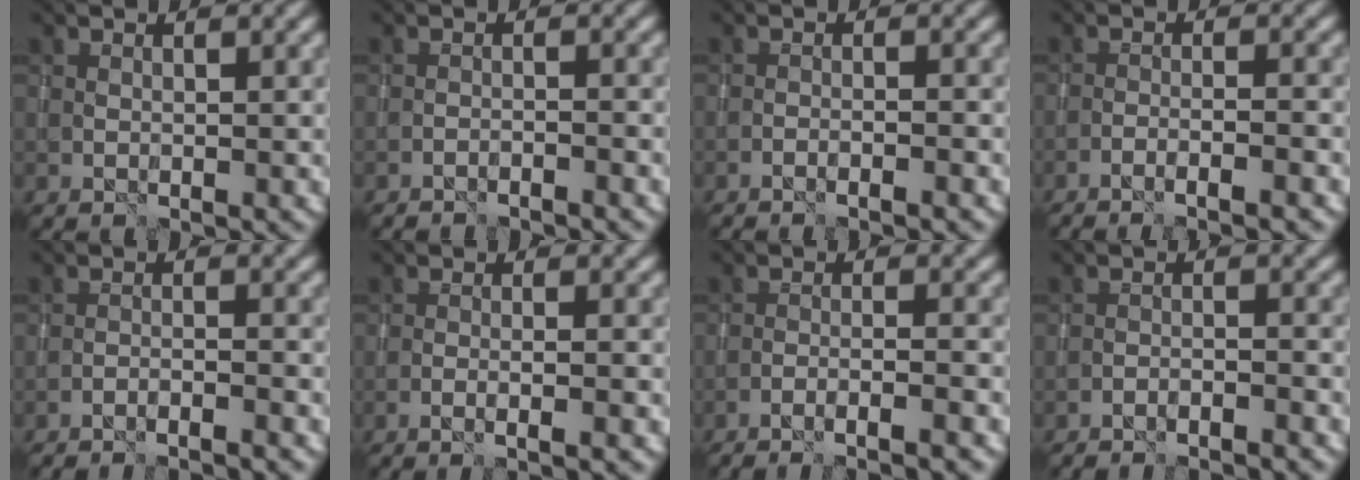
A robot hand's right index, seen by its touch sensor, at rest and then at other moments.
{"total": 1.7, "force": [-1.6, 0.1, 0.5], "torque": [-0.011, 0.008, -0.029]}
{"total": 2.1, "force": [-1.7, 0.3, 1.2], "torque": [-0.022, 0.010, -0.033]}
{"total": 3.8, "force": [-2.9, 0.5, 2.5], "torque": [-0.037, 0.006, -0.056]}
{"total": 3.0, "force": [-2.7, 0.4, 1.2], "torque": [-0.016, 0.005, -0.046]}
{"total": 3.0, "force": [-1.5, 0.6, 2.5], "torque": [-0.032, 0.014, -0.032]}
{"total": 4.7, "force": [-3.6, 0.6, 2.9], "torque": [-0.041, 0.006, -0.065]}
{"total": 3.5, "force": [-3.2, 0.5, 1.2], "torque": [-0.015, 0.008, -0.049]}